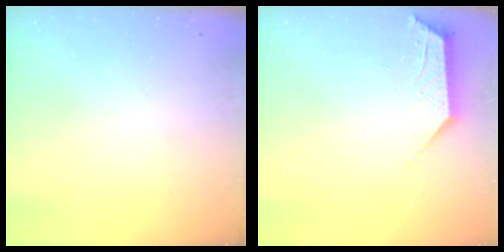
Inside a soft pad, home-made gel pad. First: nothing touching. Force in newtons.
{"total": 2.0, "press": 1.9, "slide": 0.4}